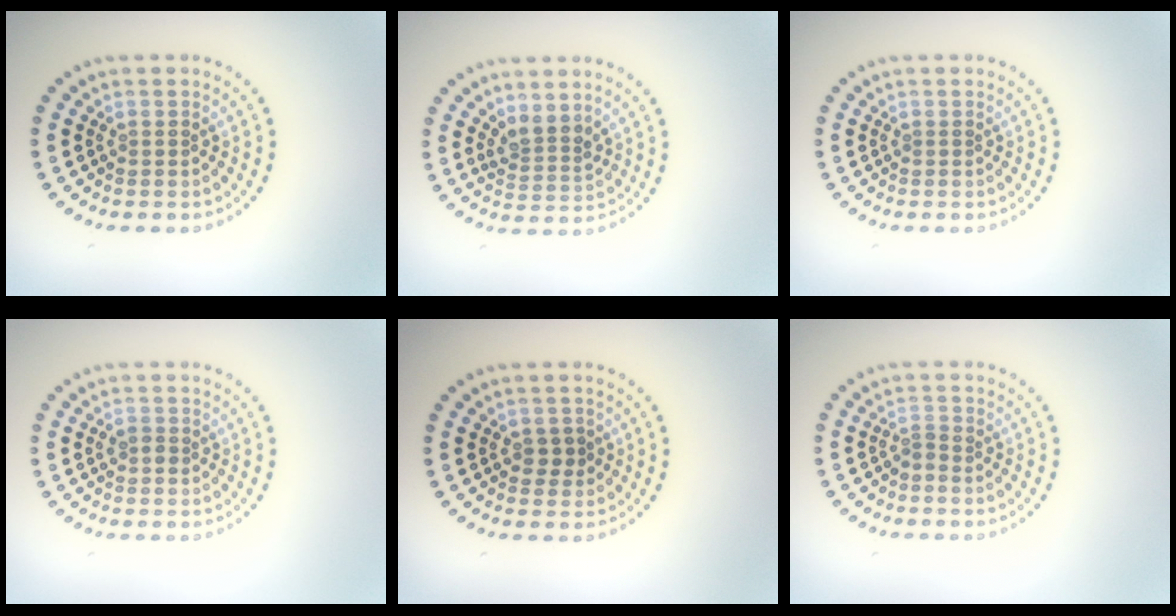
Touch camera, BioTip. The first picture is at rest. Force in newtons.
{"total": 2.4, "press": 1.9, "slide": 1.4}
{"total": 0.0}
{"total": 0.9, "press": 0.9, "slide": 0.2}
{"total": 1.5, "press": 1.5, "slide": 0.4}
{"total": 0.8, "press": 0.3, "slide": 0.7}